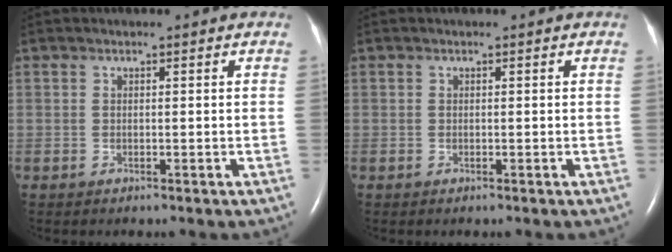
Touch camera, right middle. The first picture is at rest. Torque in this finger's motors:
{"motor_torque": [0.09, -0.08, 0.01, 0.00]}